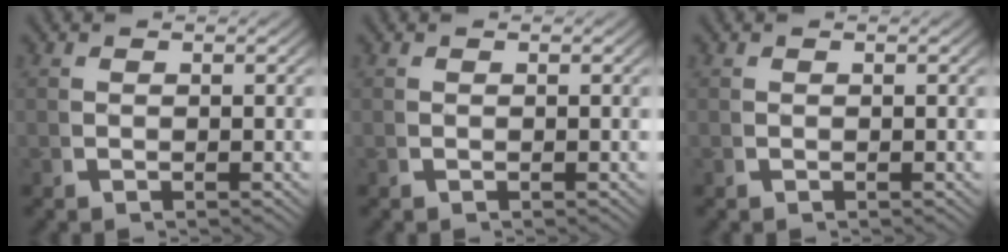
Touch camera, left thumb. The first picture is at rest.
{"total": 0.0}
{"total": 0.0}